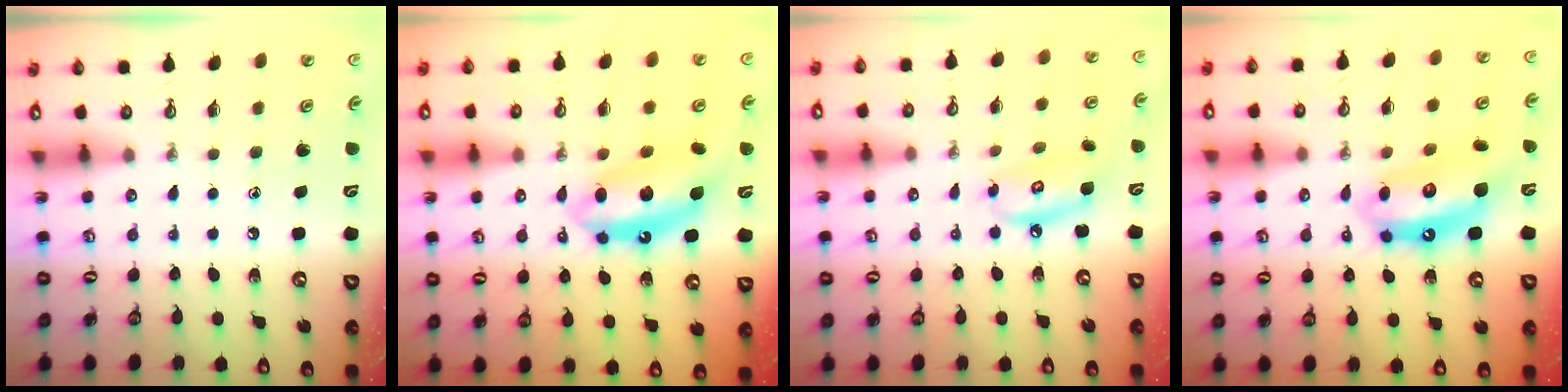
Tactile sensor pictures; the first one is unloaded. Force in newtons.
{"total": 12.1, "press": 12.0, "slide": 1.0}
{"total": 8.1, "press": 8.1, "slide": 0.6}
{"total": 12.2, "press": 12.2, "slide": 1.1}